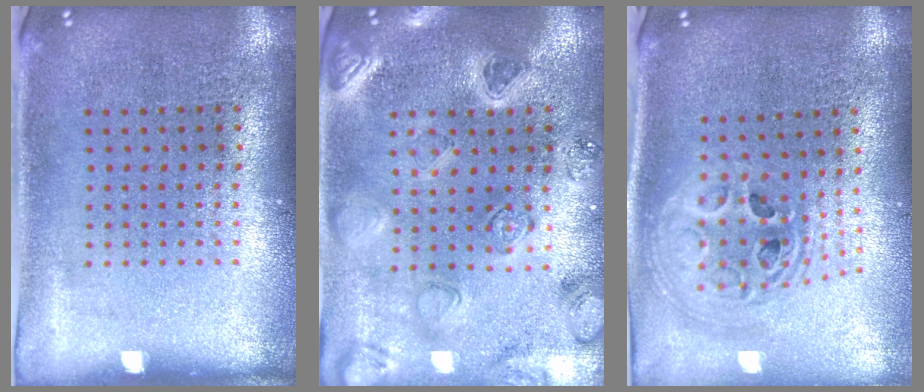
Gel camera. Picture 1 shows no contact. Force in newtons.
{"total": 2.3, "press": 2.2, "slide": 0.2}
{"total": 2.3, "press": 1.8, "slide": 1.5}